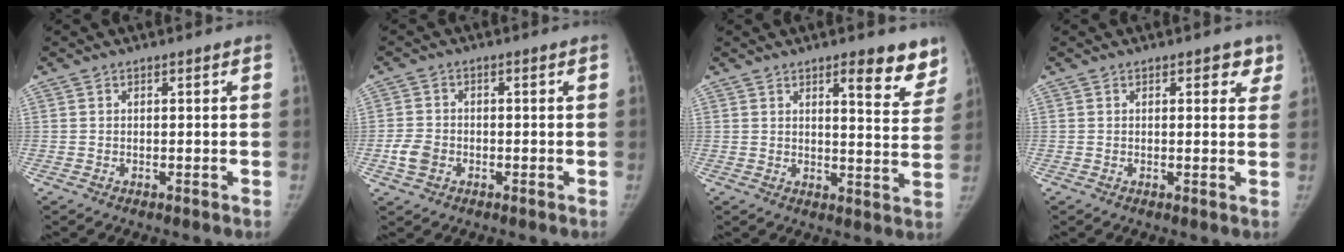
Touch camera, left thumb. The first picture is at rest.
{"total": 4.0, "force": [-1.4, 3.1, 2.1], "torque": [-0.037, 0.009, -0.027]}
{"total": 9.7, "force": [6.8, 2.8, 6.4], "torque": [-0.042, -0.041, 0.083]}
{"total": 3.1, "force": [1.8, 1.8, 1.8], "torque": [0.010, -0.005, 0.016]}